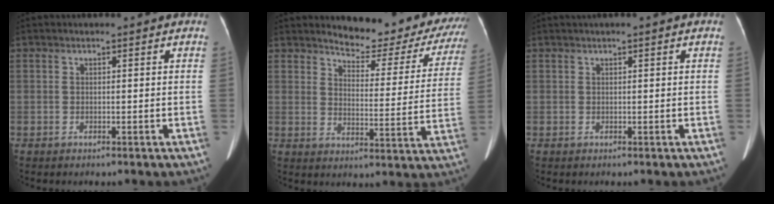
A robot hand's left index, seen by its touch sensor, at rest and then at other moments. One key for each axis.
{"total": 16.7, "fx": 15.5, "fy": 4.0, "fz": 4.7, "tx": -0.037, "ty": -0.056, "tz": 0.168}
{"total": 1.0, "fx": 0.5, "fy": 0.0, "fz": 0.9, "tx": -0.015, "ty": 0.012, "tz": 0.008}